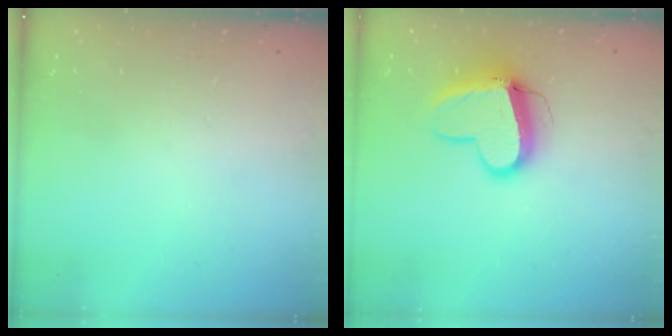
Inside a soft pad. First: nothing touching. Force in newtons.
{"total": 11.7, "press": 11.6, "slide": 1.3}